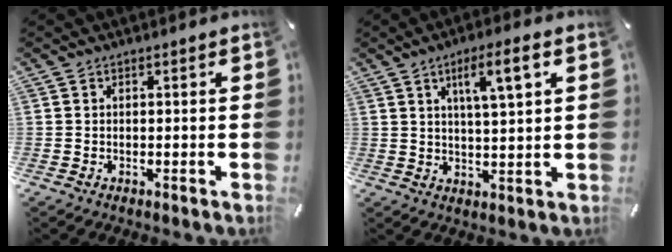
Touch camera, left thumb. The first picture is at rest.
{"total": 8.2, "force": [3.9, 1.6, 7.0], "torque": [-0.120, -0.006, 0.059]}